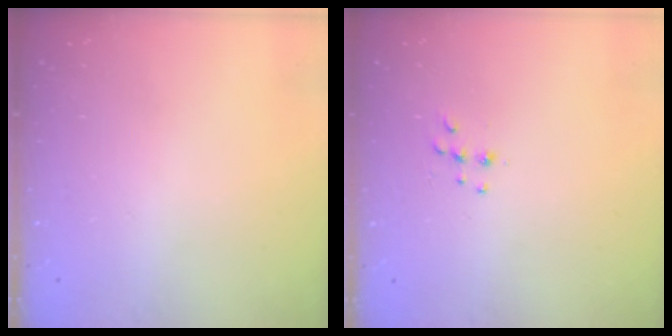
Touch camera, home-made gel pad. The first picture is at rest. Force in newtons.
{"total": 5.8, "press": 5.8, "slide": 0.4}